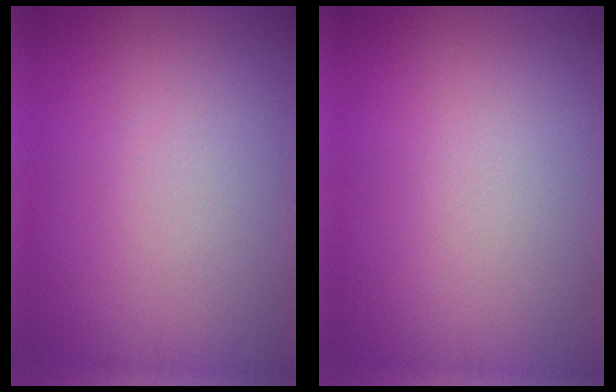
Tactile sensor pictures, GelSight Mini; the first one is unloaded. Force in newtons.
{"total": 0.0}